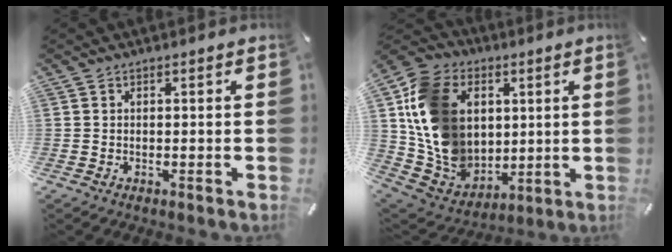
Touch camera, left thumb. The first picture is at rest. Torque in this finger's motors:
{"motor_torque": [2.49, 2.52, 2.41, -0.36, 0.39]}